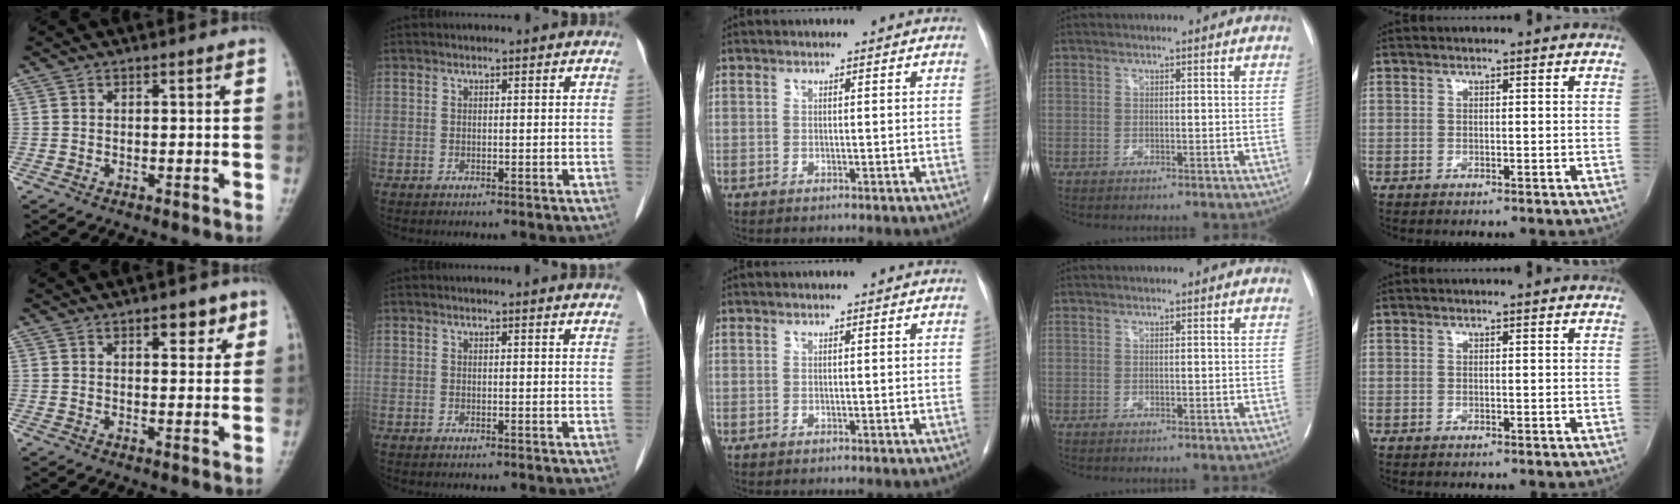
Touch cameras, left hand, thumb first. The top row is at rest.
{"thumb": {"total": 4.7, "force": [2.6, 2.2, 3.3], "torque": [-0.021, -0.009, 0.032]}, "index": {"total": 3.3, "force": [3.2, 0.2, 0.8], "torque": [-0.016, 0.001, 0.019]}}